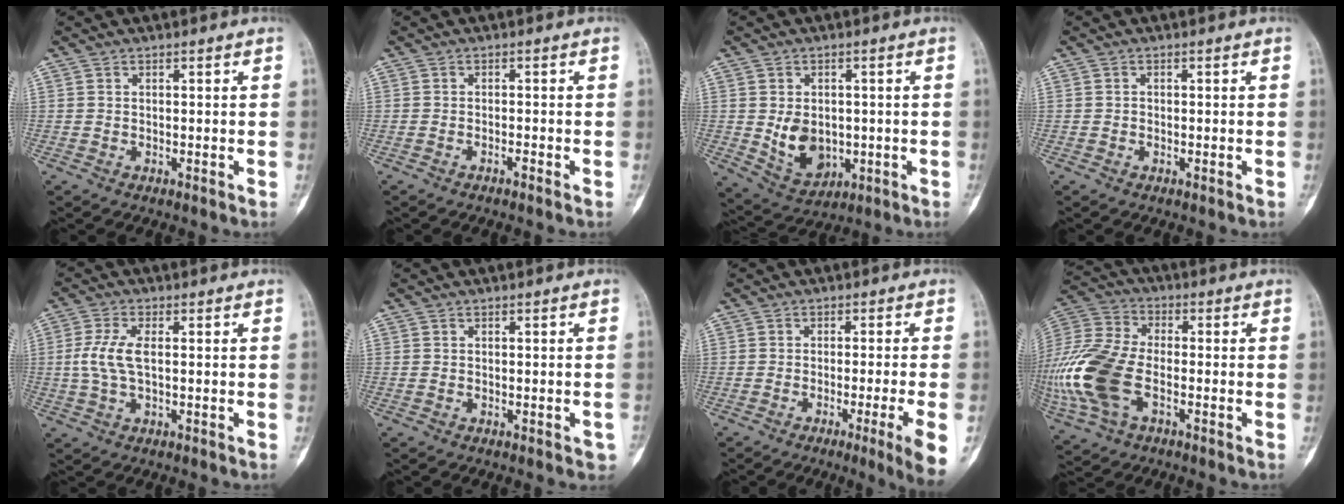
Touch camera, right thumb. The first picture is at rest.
{"total": 0.8, "force": [-0.6, 0.0, 0.5], "torque": [-0.009, 0.007, -0.011]}
{"total": 8.4, "force": [-0.5, 6.4, 5.5], "torque": [-0.065, -0.007, 0.012]}
{"total": 0.6, "force": [-0.1, 0.5, 0.2], "torque": [0.000, 0.002, -0.003]}
{"total": 5.9, "force": [0.2, 2.5, 5.4], "torque": [-0.134, 0.005, 0.000]}
{"total": 1.7, "force": [-0.7, 0.8, 1.3], "torque": [-0.006, 0.012, -0.005]}
{"total": 7.4, "force": [-3.2, -1.0, 6.5], "torque": [-0.094, -0.006, -0.051]}
{"total": 19.8, "force": [-4.6, 11.2, 15.7], "torque": [-0.371, 0.007, -0.085]}